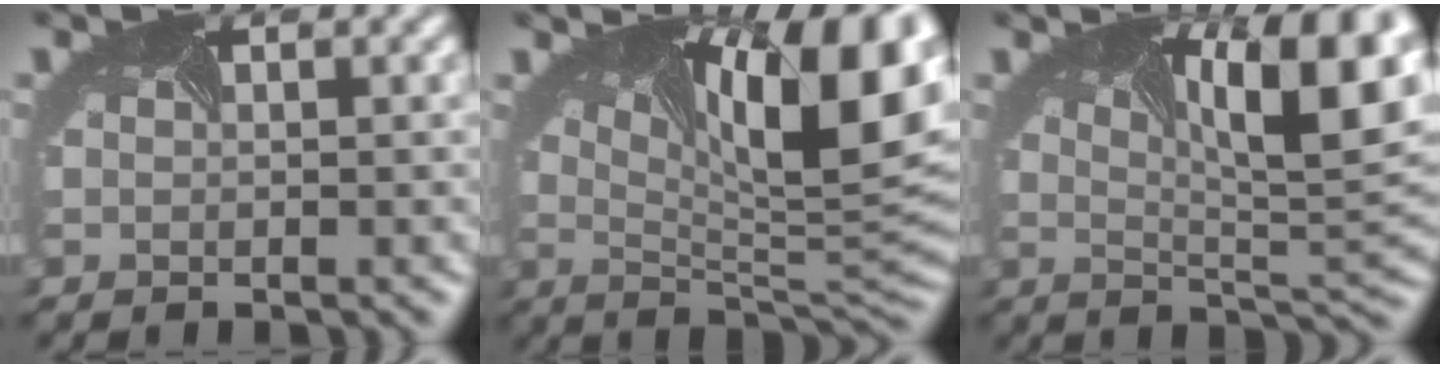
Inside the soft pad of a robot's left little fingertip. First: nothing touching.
{"total": 15.6, "force": [5.0, 5.5, 13.7], "torque": [-0.183, 0.022, 0.082]}
{"total": 13.1, "force": [4.2, 4.7, 11.5], "torque": [-0.131, 0.021, 0.052]}